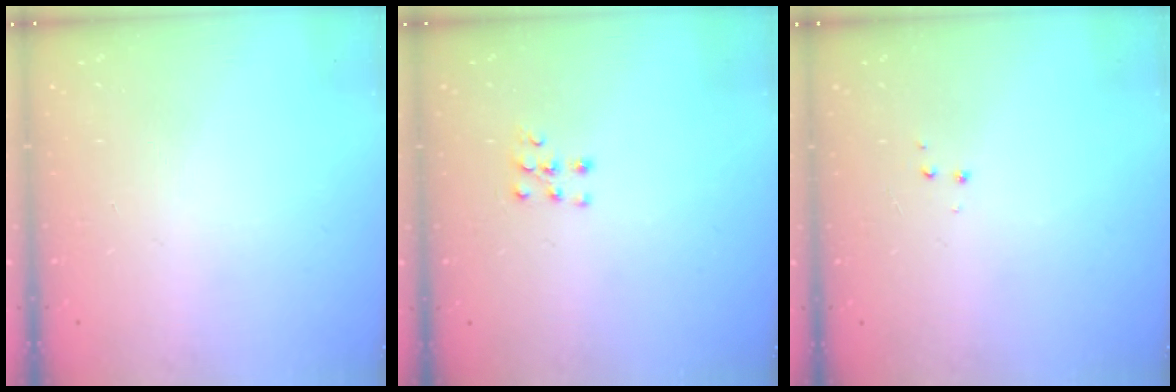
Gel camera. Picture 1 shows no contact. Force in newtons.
{"total": 6.1, "press": 6.0, "slide": 0.5}
{"total": 3.3, "press": 3.3, "slide": 0.4}